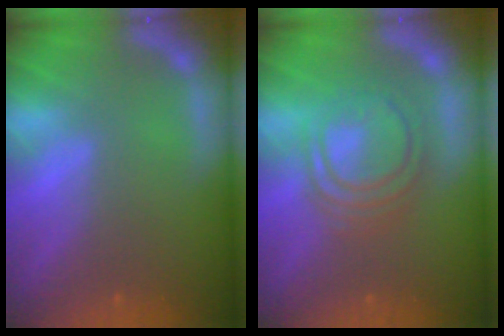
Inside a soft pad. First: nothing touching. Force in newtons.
{"total": 7.1}